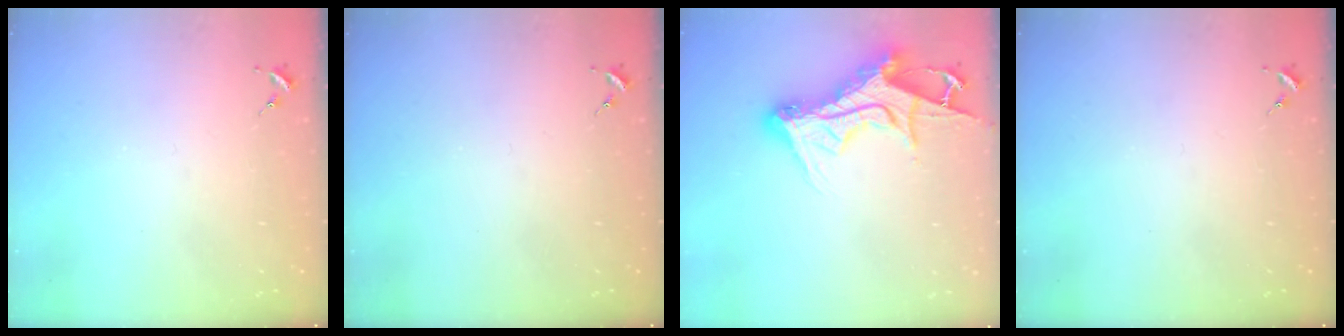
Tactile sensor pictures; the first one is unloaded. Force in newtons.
{"total": 0.0}
{"total": 16.5, "press": 16.4, "slide": 1.8}
{"total": 0.0}